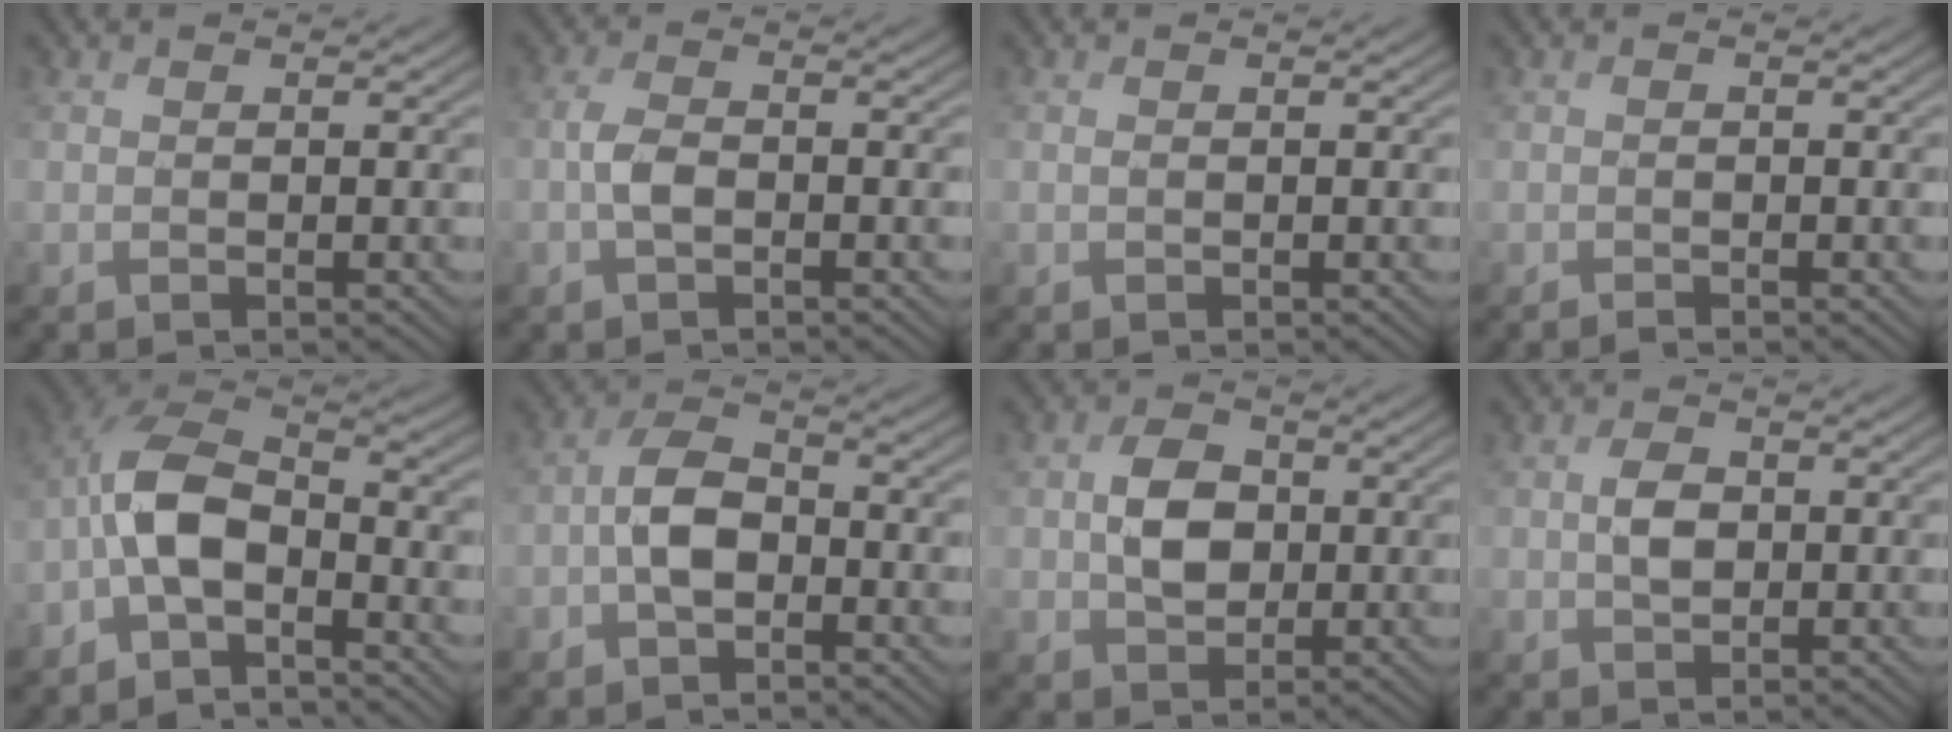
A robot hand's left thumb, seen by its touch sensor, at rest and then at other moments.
{"total": 2.6, "force": [-0.9, 1.1, 2.2], "torque": [-0.048, 0.005, -0.024]}
{"total": 0.0}
{"total": 0.7, "force": [-0.7, 0.0, 0.3], "torque": [-0.004, 0.000, -0.013]}
{"total": 7.8, "force": [-3.3, 3.6, 6.0], "torque": [-0.125, 0.016, -0.086]}
{"total": 5.1, "force": [-1.8, 3.0, 3.8], "torque": [-0.073, 0.011, -0.044]}
{"total": 4.7, "force": [0.1, 3.6, 3.1], "torque": [-0.064, -0.001, -0.002]}
{"total": 2.7, "force": [0.0, 1.9, 1.9], "torque": [-0.043, 0.000, 0.000]}